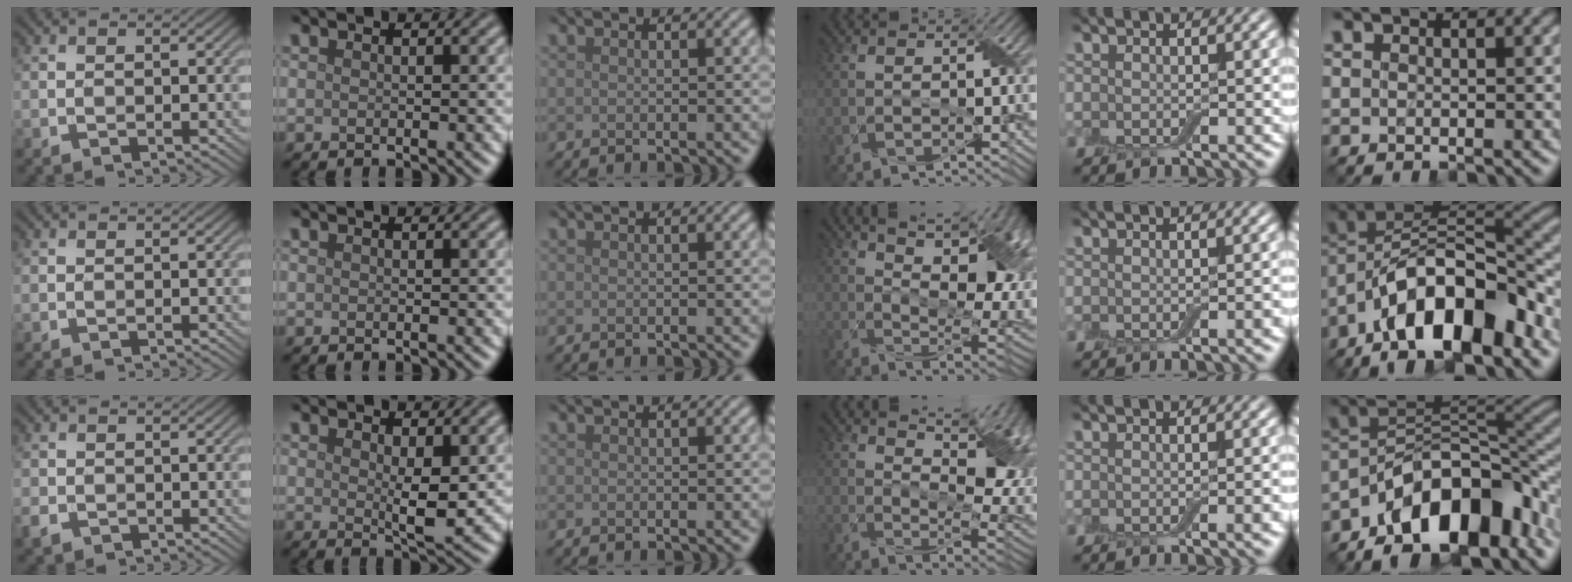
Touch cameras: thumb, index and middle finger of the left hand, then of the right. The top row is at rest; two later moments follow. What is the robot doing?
{"motion": "wrap", "object": "adhesive wrap"}